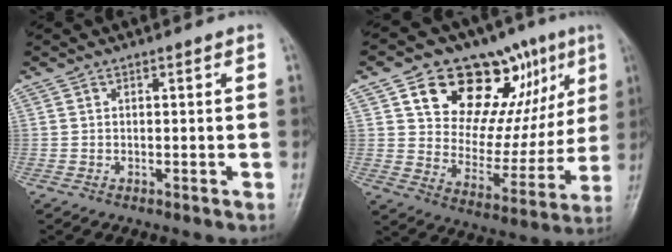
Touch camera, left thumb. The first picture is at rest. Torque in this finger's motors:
{"motor_torque": [0.41, 0.99, 1.40, -0.79, 0.08]}